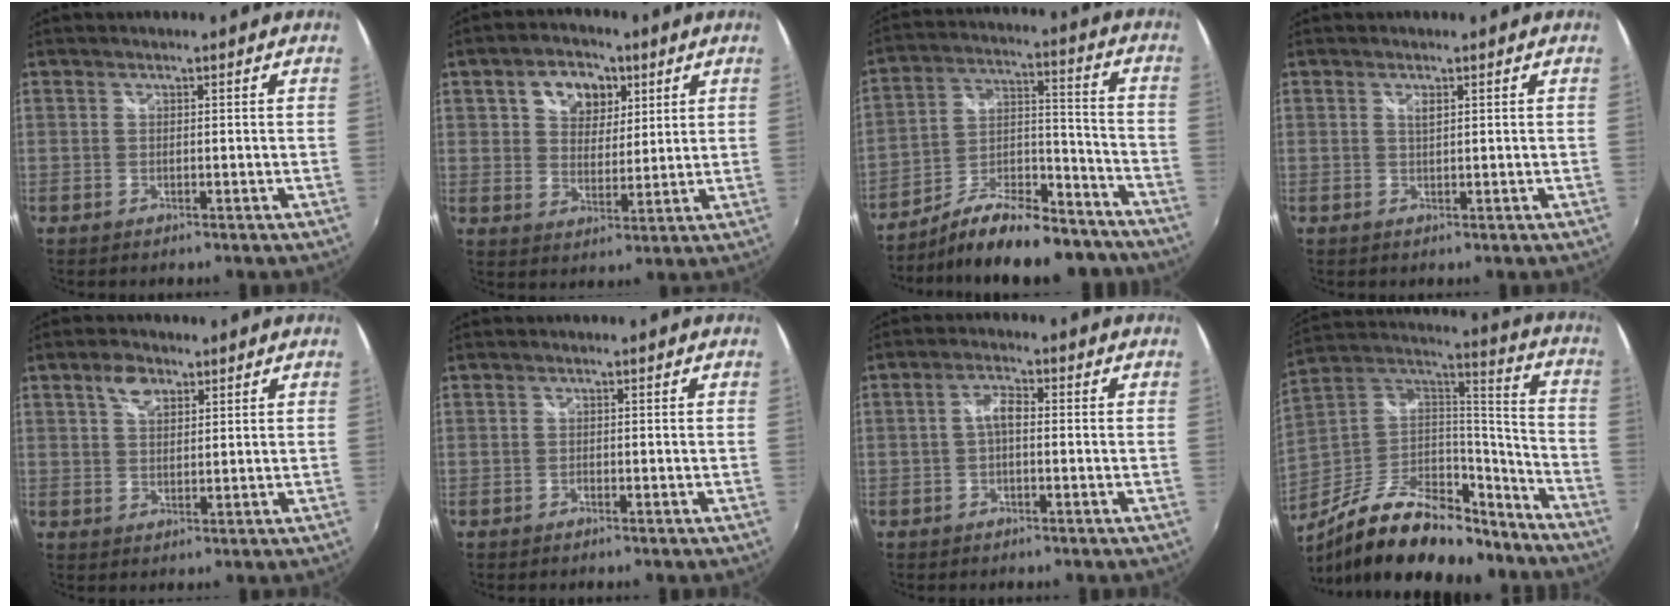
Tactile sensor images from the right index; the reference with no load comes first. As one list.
[{"total": 9.3, "force": [3.9, 6.7, 5.1], "torque": [-0.093, 0.022, 0.067]}, {"total": 19.1, "force": [-15.2, 6.4, 9.5], "torque": [-0.161, 0.016, -0.224]}, {"total": 1.0, "force": [0.4, 0.3, 0.9], "torque": [-0.015, 0.001, 0.006]}, {"total": 4.3, "force": [2.4, 2.5, 2.6], "torque": [-0.044, 0.009, 0.044]}, {"total": 0.0}, {"total": 3.0, "force": [-0.4, 1.2, 2.7], "torque": [-0.054, 0.010, -0.009]}, {"total": 26.5, "force": [-18.7, 11.3, 15.0], "torque": [-0.277, 0.011, -0.290]}]